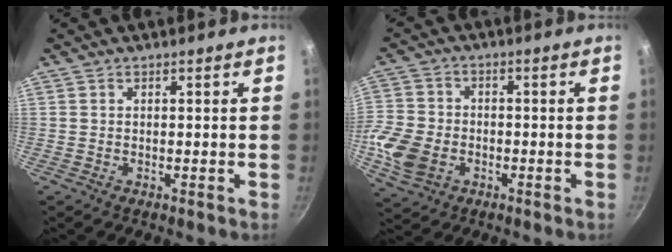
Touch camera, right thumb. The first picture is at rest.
{"total": 11.6, "force": [-3.4, 8.8, 6.7], "torque": [-0.139, 0.018, -0.072]}